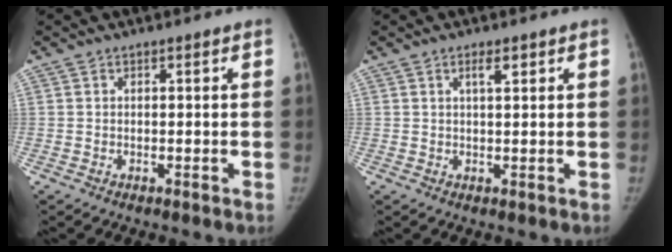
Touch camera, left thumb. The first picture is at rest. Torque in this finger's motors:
{"motor_torque": [-0.28, -0.18, -0.05, 0.47, 0.00]}